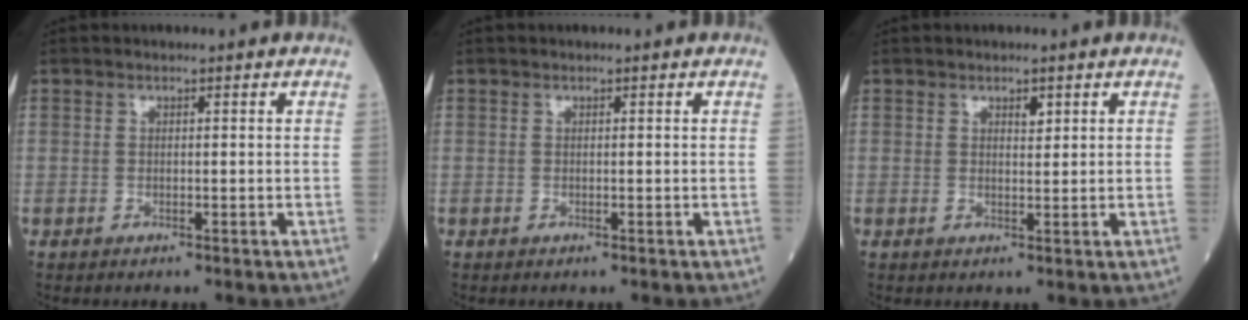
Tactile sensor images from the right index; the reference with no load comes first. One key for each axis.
{"total": 0.0}
{"total": 1.5, "fx": 1.1, "fy": 0.6, "fz": 0.9, "tx": -0.009, "ty": 0.002, "tz": 0.019}